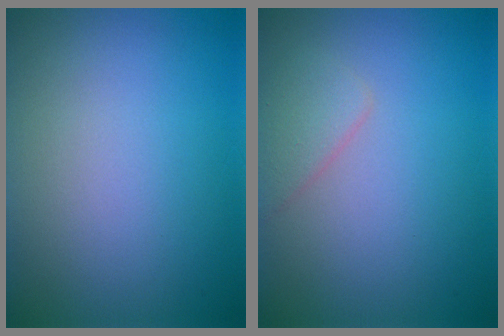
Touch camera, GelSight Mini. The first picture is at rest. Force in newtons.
{"total": 1.6, "press": 1.6, "slide": 0.1}